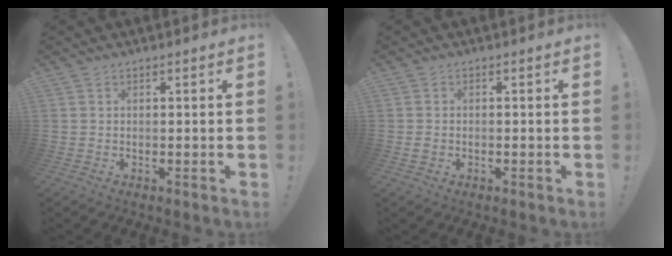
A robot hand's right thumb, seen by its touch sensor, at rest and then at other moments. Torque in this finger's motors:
{"motor_torque": [-0.19, -0.08, -0.18, 0.30, 0.01]}